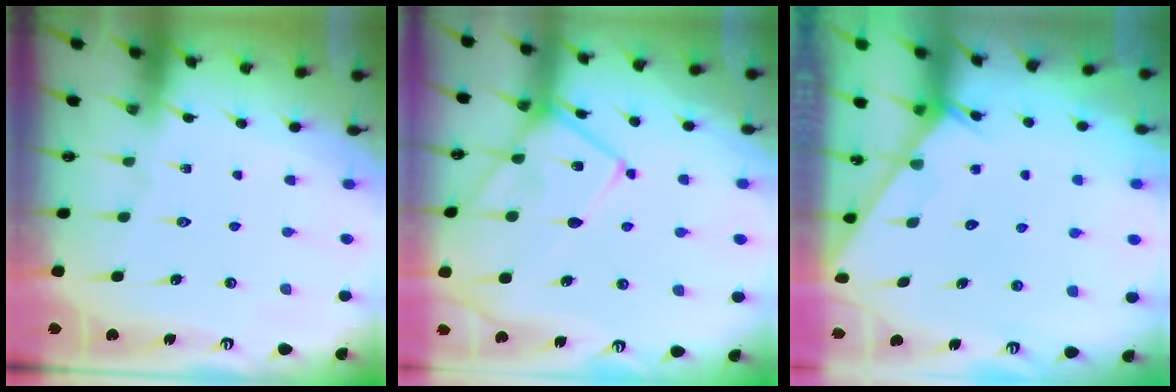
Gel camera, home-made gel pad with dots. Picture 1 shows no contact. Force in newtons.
{"total": 14.2, "press": 14.1, "slide": 1.1}
{"total": 2.4, "press": 2.4, "slide": 0.1}